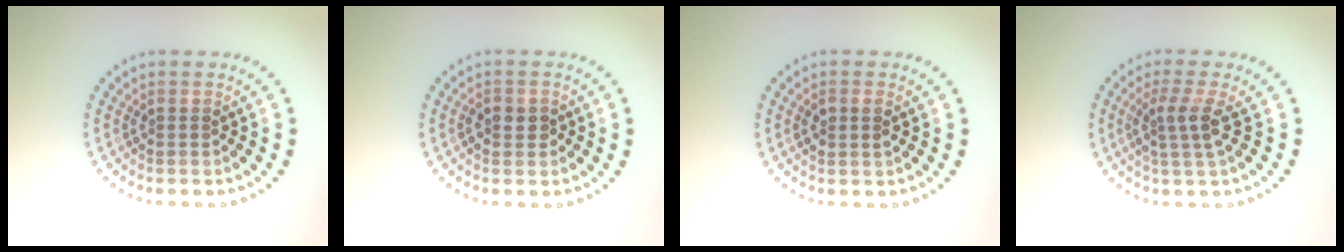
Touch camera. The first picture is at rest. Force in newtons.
{"total": 1.8, "press": 1.8, "slide": 0.4}
{"total": 1.4, "press": 1.4, "slide": 0.5}
{"total": 2.7, "press": 2.0, "slide": 1.9}